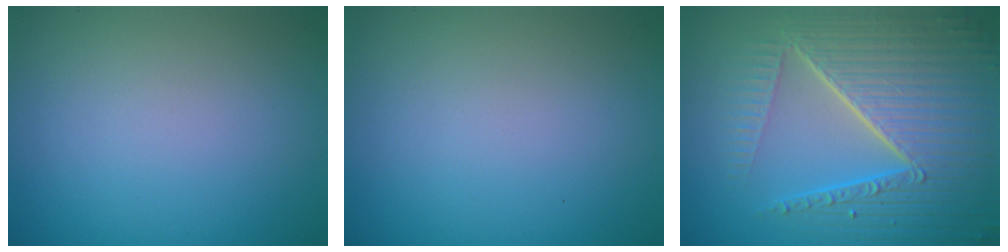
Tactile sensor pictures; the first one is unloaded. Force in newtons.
{"total": 0.0}
{"total": 10.0, "press": 6.5, "slide": 7.6}